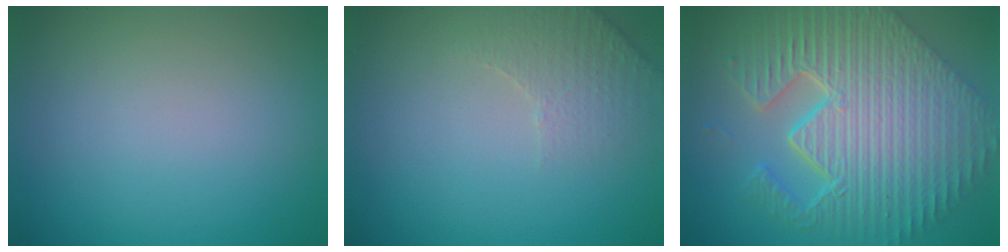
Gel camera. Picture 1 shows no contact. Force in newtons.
{"total": 2.3, "press": 2.3, "slide": 0.6}
{"total": 11.9, "press": 7.9, "slide": 8.9}